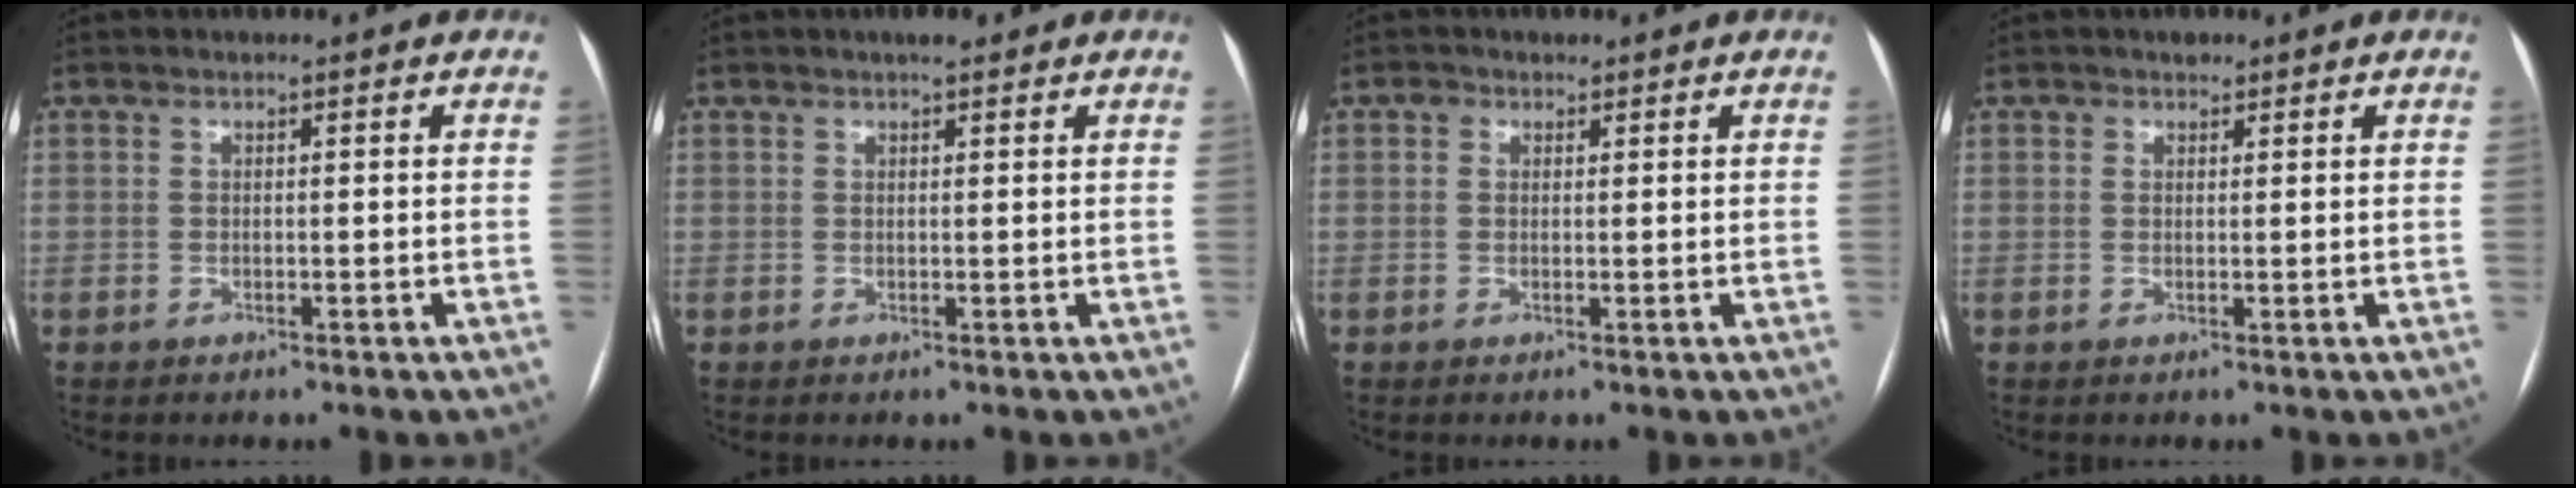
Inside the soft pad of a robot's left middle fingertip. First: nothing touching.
{"total": 1.9, "force": [1.4, 0.5, 1.2], "torque": [-0.020, 0.008, 0.019]}
{"total": 1.2, "force": [0.6, 1.0, 0.2], "torque": [0.000, 0.005, 0.005]}
{"total": 1.0, "force": [0.7, 0.7, 0.2], "torque": [-0.001, 0.000, 0.007]}